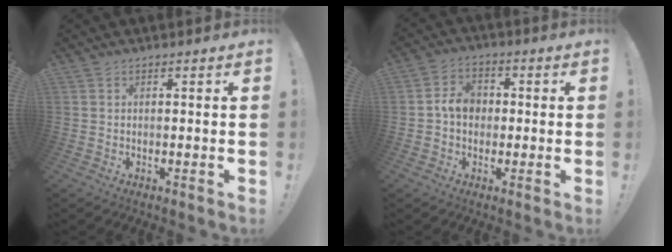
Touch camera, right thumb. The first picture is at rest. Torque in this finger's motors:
{"motor_torque": [0.65, 0.98, -0.06, 0.05, 0.01]}